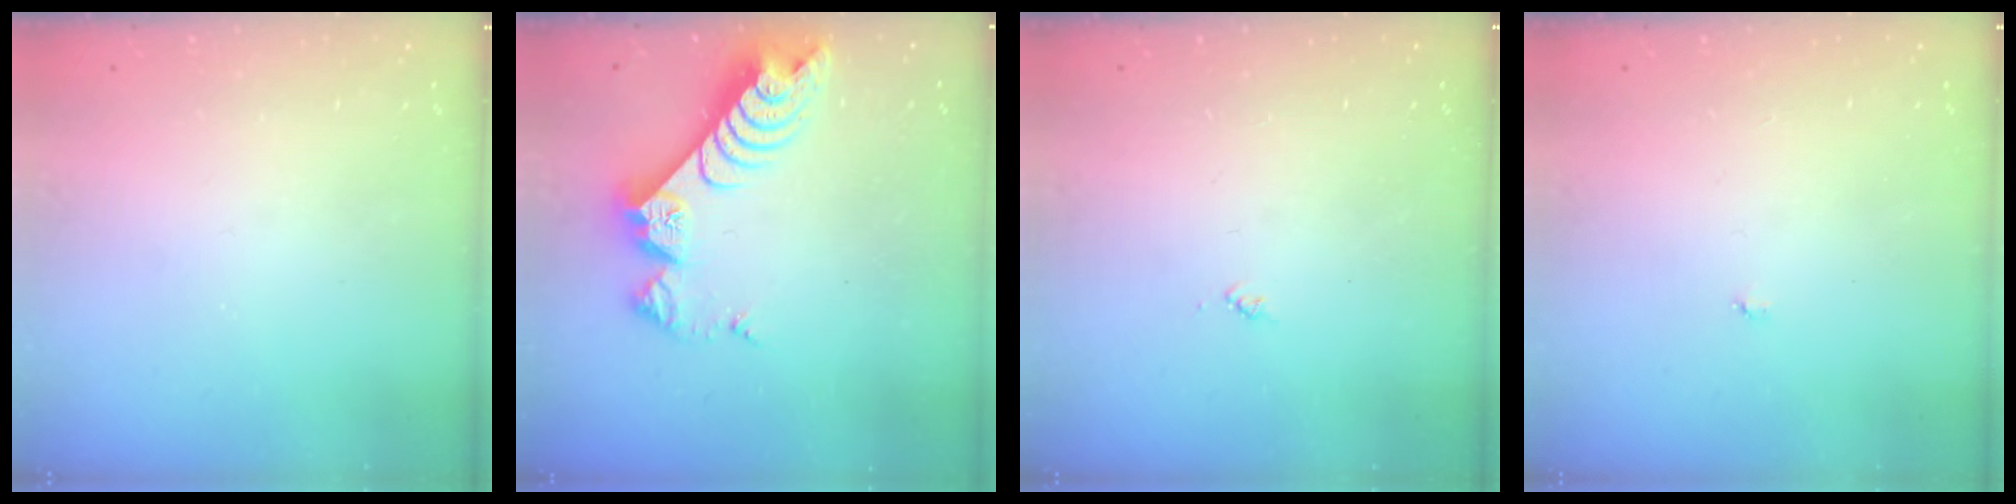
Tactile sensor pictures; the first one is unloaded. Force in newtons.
{"total": 11.0, "press": 11.0, "slide": 1.0}
{"total": 3.4, "press": 3.4, "slide": 0.5}
{"total": 2.9, "press": 2.9, "slide": 0.3}